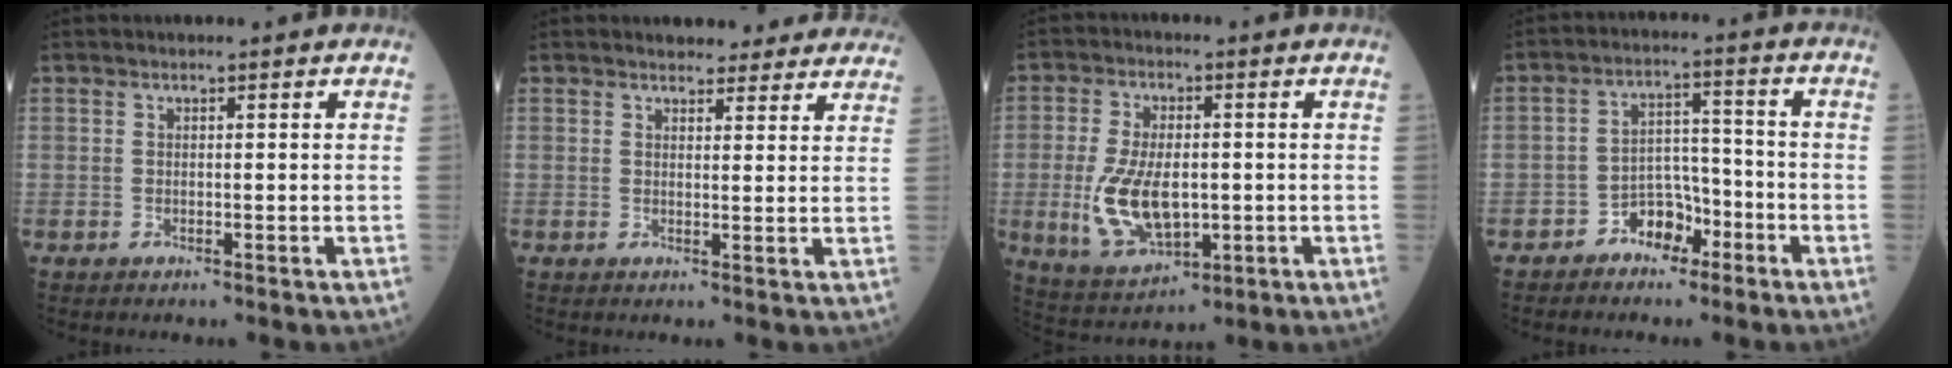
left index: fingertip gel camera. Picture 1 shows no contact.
{"total": 9.0, "force": [8.4, 2.7, 1.7], "torque": [0.005, 0.007, 0.078]}
{"total": 11.2, "force": [-1.6, 5.7, 9.5], "torque": [-0.196, -0.005, -0.017]}
{"total": 5.7, "force": [-3.7, 3.3, 2.7], "torque": [-0.042, 0.020, -0.067]}